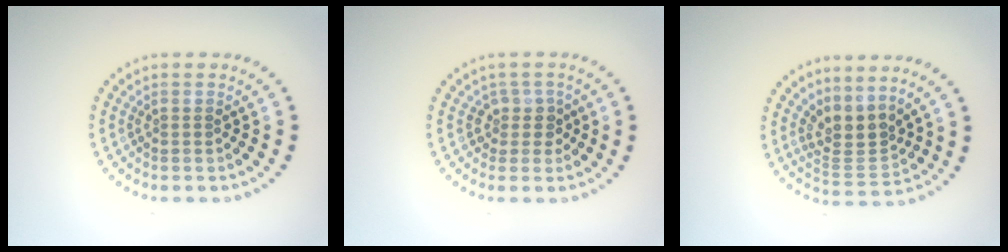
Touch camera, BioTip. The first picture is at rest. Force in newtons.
{"total": 1.9, "press": 1.5, "slide": 1.1}
{"total": 3.1, "press": 2.3, "slide": 2.1}